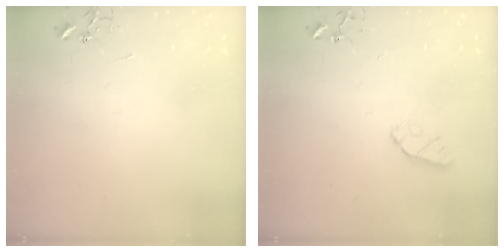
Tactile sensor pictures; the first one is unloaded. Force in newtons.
{"total": 4.5, "press": 4.5, "slide": 0.6}